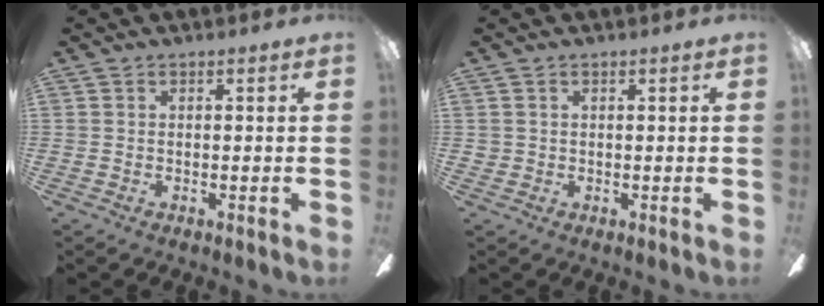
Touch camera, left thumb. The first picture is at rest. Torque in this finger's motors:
{"motor_torque": [-0.06, 0.17, 0.06, -0.25, -0.04]}